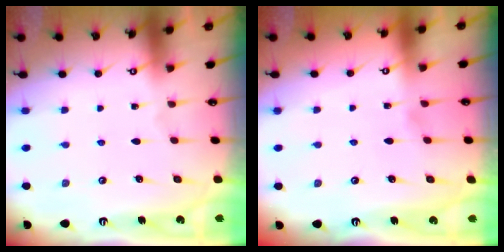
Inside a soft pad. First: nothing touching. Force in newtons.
{"total": 3.8, "press": 3.8, "slide": 0.4}